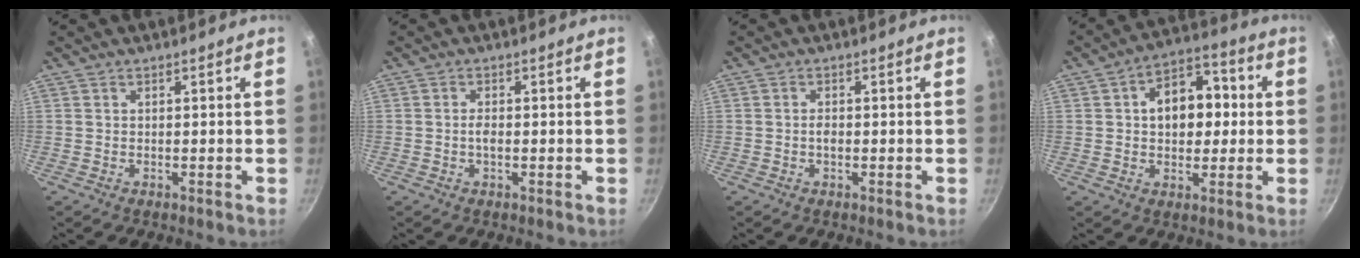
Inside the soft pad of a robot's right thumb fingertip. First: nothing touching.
{"total": 1.7, "force": [-0.3, 0.8, 1.5], "torque": [-0.028, 0.005, -0.007]}
{"total": 1.6, "force": [-0.3, 0.9, 1.2], "torque": [-0.020, 0.005, -0.006]}
{"total": 12.8, "force": [1.4, 9.0, 9.0], "torque": [-0.087, 0.022, 0.010]}